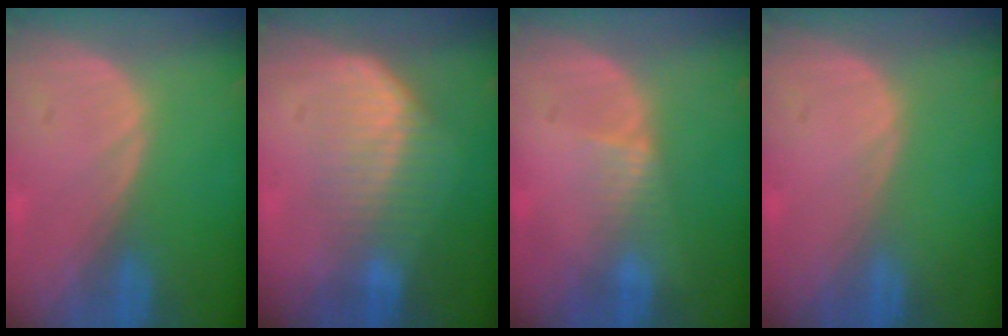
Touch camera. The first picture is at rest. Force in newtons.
{"total": 7.1, "press": 6.2, "slide": 3.5}
{"total": 2.3, "press": 2.1, "slide": 1.0}
{"total": 0.0}